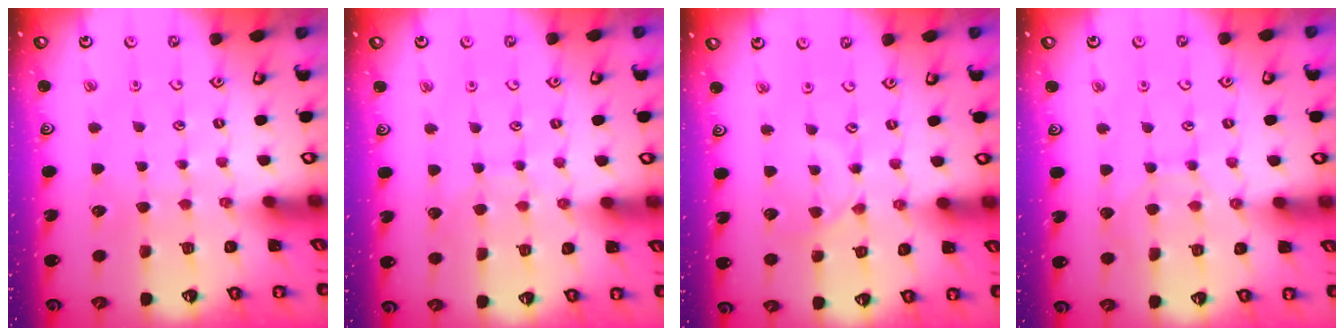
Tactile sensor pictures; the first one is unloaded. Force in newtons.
{"total": 4.1, "press": 4.1, "slide": 0.4}
{"total": 1.5, "press": 1.5, "slide": 0.4}
{"total": 3.0, "press": 2.9, "slide": 0.4}